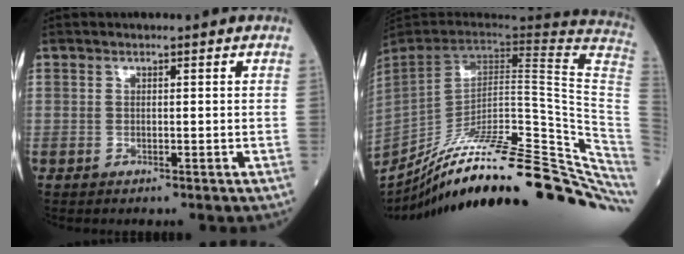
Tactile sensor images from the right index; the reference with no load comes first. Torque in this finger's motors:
{"motor_torque": [-0.30, -1.84, 0.65, 0.21]}